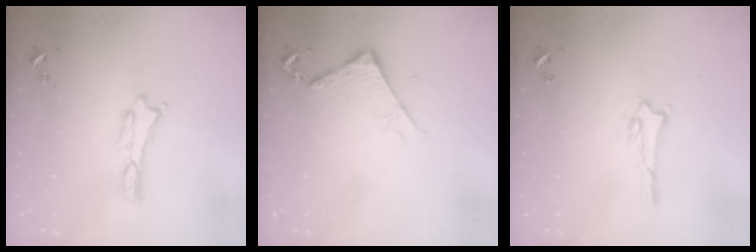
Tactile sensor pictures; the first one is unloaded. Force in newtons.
{"total": 4.4, "press": 4.4, "slide": 0.5}
{"total": 0.5, "press": 0.5, "slide": 0.1}